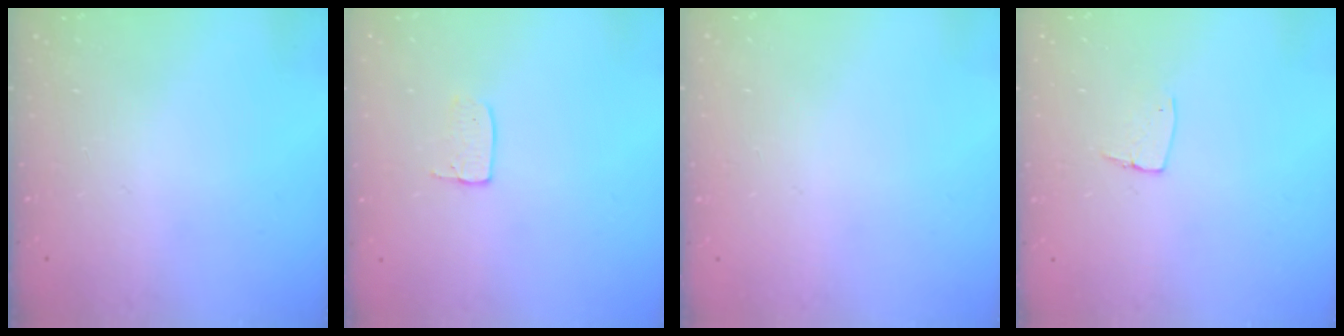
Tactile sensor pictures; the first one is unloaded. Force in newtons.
{"total": 3.5, "press": 3.5, "slide": 0.2}
{"total": 0.0}
{"total": 6.0, "press": 6.0, "slide": 0.4}